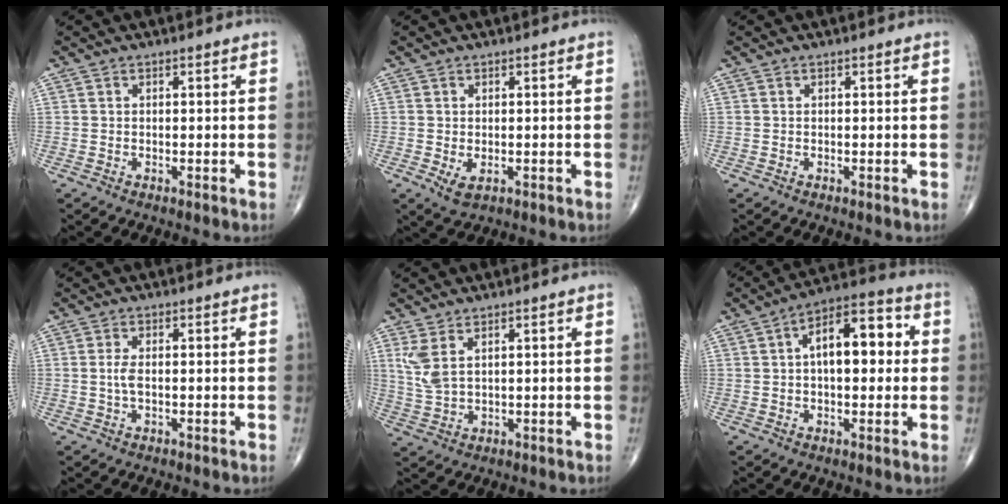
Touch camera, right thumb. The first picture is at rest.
{"total": 2.7, "force": [-0.7, 1.5, 2.1], "torque": [-0.033, -0.006, -0.003]}
{"total": 0.0}
{"total": 2.2, "force": [-0.1, 0.8, 2.0], "torque": [-0.051, -0.001, -0.001]}
{"total": 4.9, "force": [2.2, 1.9, 3.9], "torque": [-0.094, -0.006, 0.057]}
{"total": 12.8, "force": [1.7, 6.4, 10.9], "torque": [-0.144, 0.029, 0.018]}